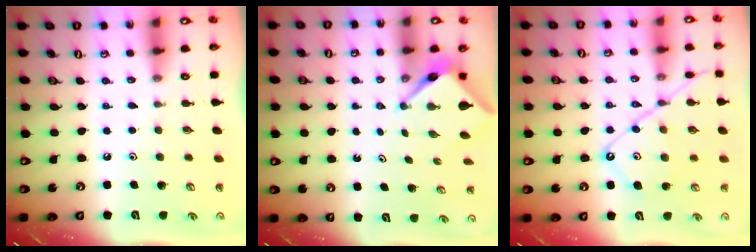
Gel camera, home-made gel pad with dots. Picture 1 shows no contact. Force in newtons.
{"total": 3.9, "press": 3.9, "slide": 0.2}
{"total": 12.6, "press": 12.5, "slide": 1.3}